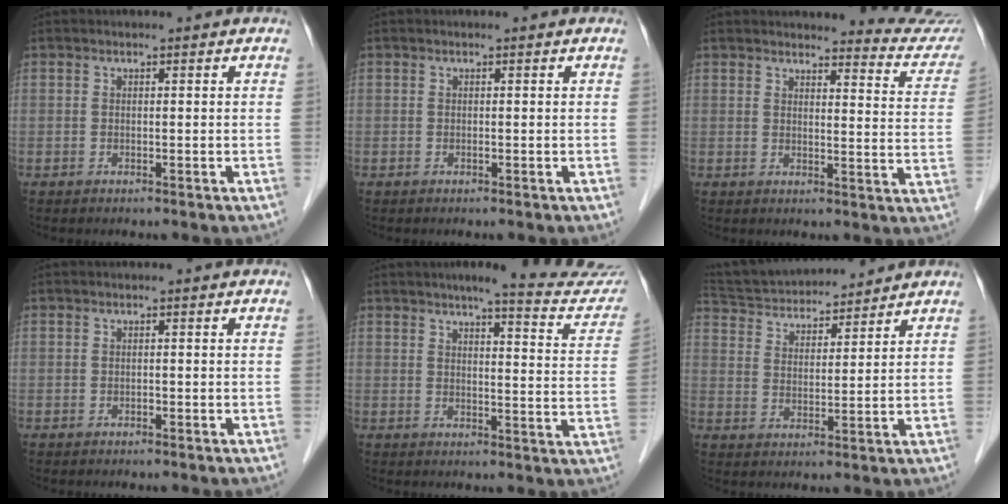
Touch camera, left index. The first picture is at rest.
{"total": 0.0}
{"total": 10.7, "force": [10.6, 0.5, 0.8], "torque": [0.010, -0.078, 0.096]}
{"total": 0.0}
{"total": 14.5, "force": [13.4, 0.8, 5.4], "torque": [-0.055, -0.052, 0.141]}
{"total": 16.2, "force": [15.2, 3.8, 4.2], "torque": [-0.077, 0.024, 0.249]}